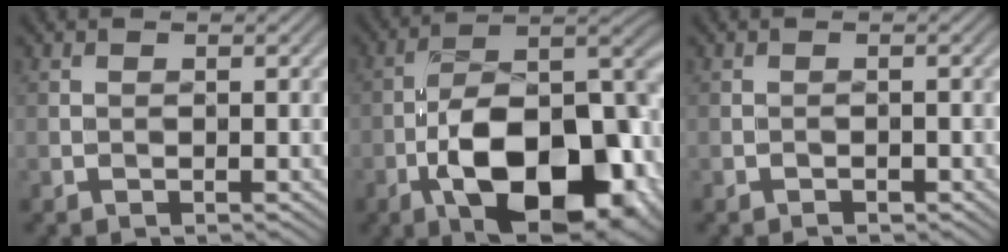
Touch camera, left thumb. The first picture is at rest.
{"total": 16.8, "force": [-7.1, 7.9, 13.0], "torque": [-0.183, -0.015, -0.120]}
{"total": 0.7, "force": [-0.6, 0.3, 0.1], "torque": [-0.001, -0.002, -0.009]}